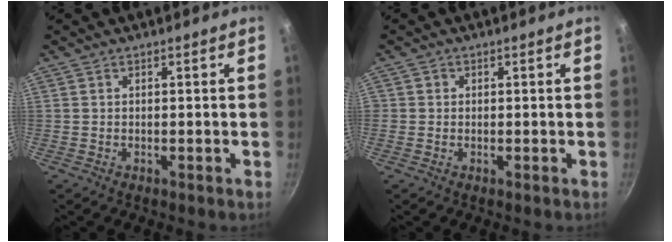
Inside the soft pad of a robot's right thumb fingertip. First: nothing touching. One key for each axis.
{"total": 1.1, "fx": -0.1, "fy": 1.1, "fz": 0.1, "tx": 0.003, "ty": 0.002, "tz": -0.004}